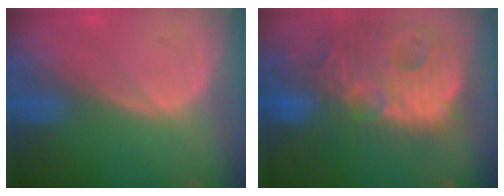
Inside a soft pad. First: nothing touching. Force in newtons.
{"total": 14.8, "press": 12.9, "slide": 7.4}